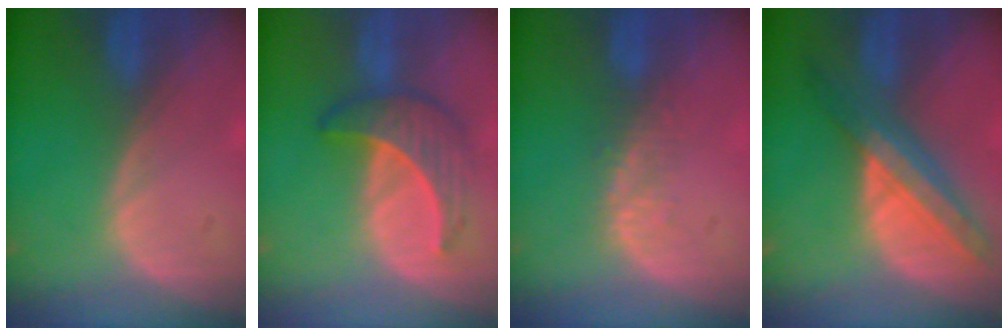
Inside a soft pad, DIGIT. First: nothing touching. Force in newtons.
{"total": 6.4, "press": 6.3, "slide": 1.1}
{"total": 2.9, "press": 2.3, "slide": 1.8}
{"total": 8.8, "press": 7.6, "slide": 4.4}